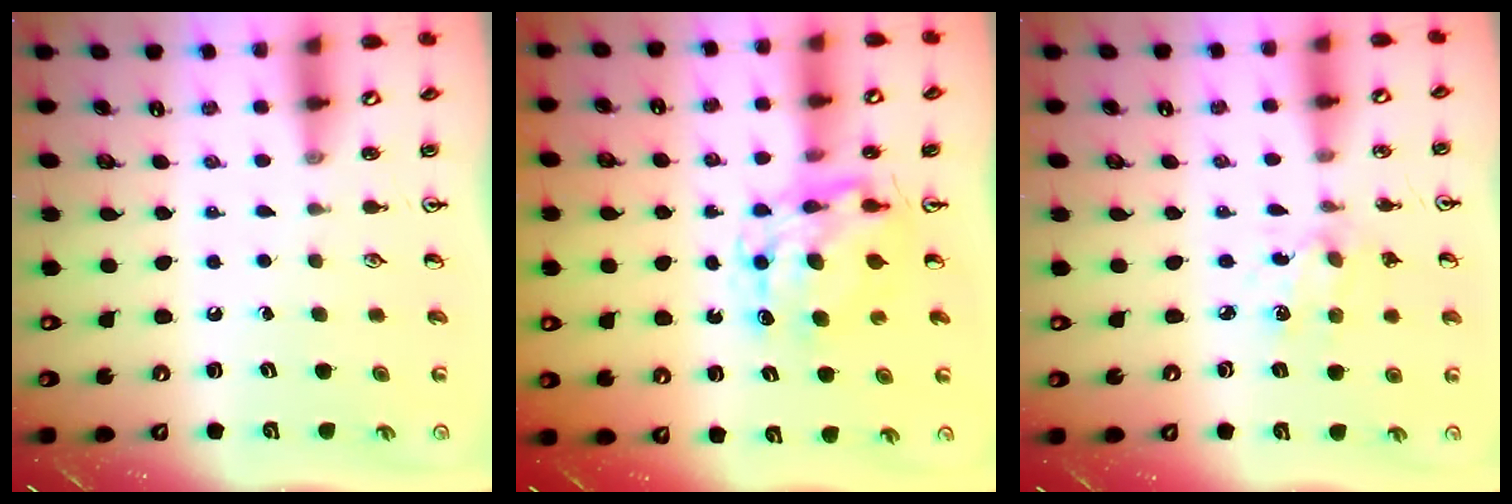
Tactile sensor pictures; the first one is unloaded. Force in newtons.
{"total": 9.3, "press": 9.3, "slide": 0.7}
{"total": 2.5, "press": 2.4, "slide": 0.7}